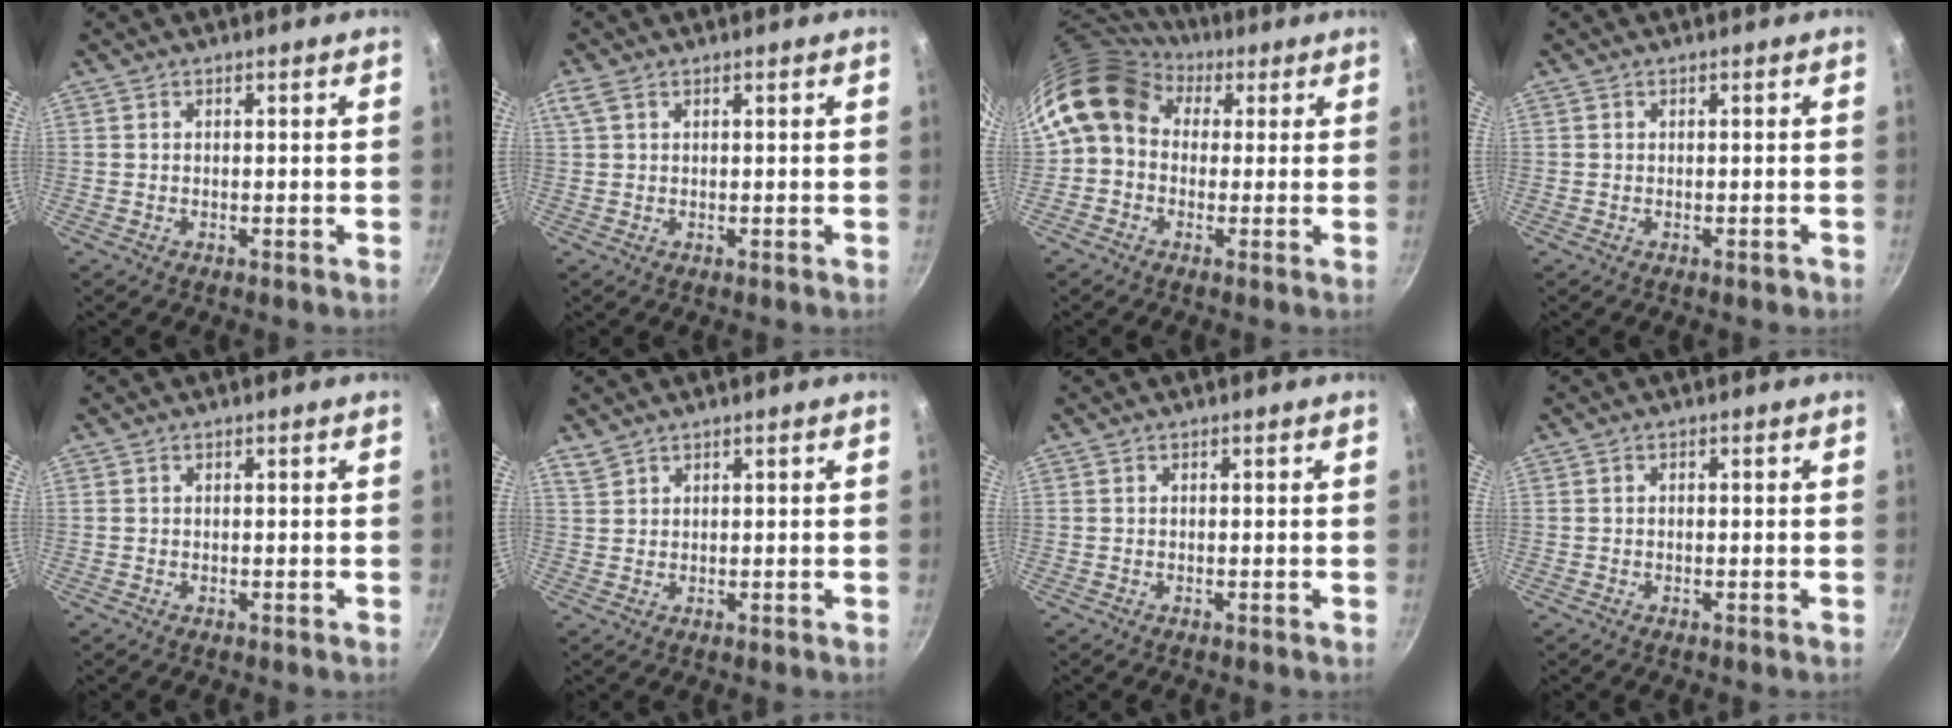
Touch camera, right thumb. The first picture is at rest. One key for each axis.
{"total": 2.2, "fx": 1.2, "fy": 1.2, "fz": 1.5, "tx": -0.034, "ty": 0.007, "tz": 0.029}
{"total": 11.0, "fx": 3.1, "fy": 8.9, "fz": 5.7, "tx": -0.083, "ty": 0.014, "tz": 0.032}
{"total": 0.7, "fx": -0.3, "fy": 0.5, "fz": 0.3, "tx": 0.002, "ty": 0.006, "tz": -0.003}
{"total": 0.0}
{"total": 2.0, "fx": 1.7, "fy": 0.9, "fz": 0.4, "tx": -0.006, "ty": 0.003, "tz": 0.039}
{"total": 0.0}
{"total": 0.5, "fx": -0.1, "fy": 0.4, "fz": 0.3, "tx": -0.005, "ty": 0.005, "tz": -0.001}